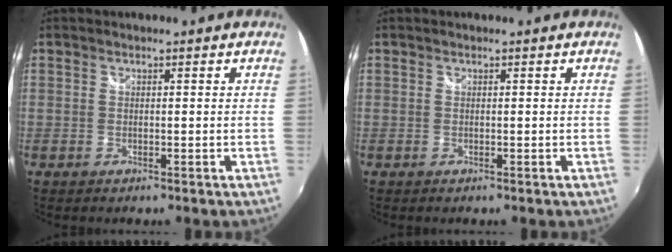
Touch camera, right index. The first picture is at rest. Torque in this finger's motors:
{"motor_torque": [-0.08, 0.06, 0.00, 0.00]}